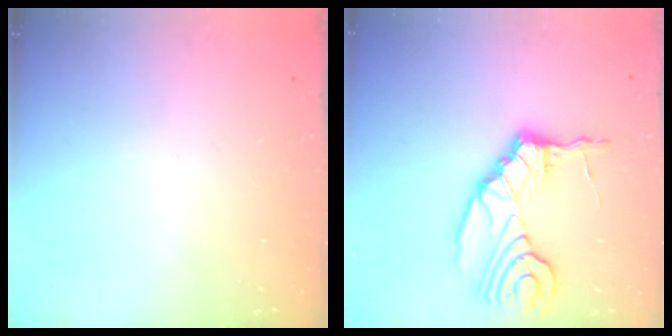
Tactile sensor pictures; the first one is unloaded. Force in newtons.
{"total": 9.3, "press": 9.3, "slide": 0.4}